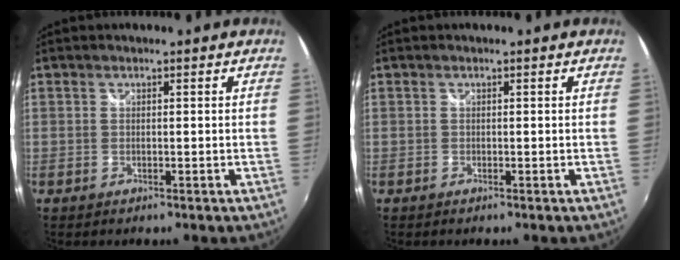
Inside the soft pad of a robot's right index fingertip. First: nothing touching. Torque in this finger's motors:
{"motor_torque": [0.00, 0.00, 0.03, 0.00]}